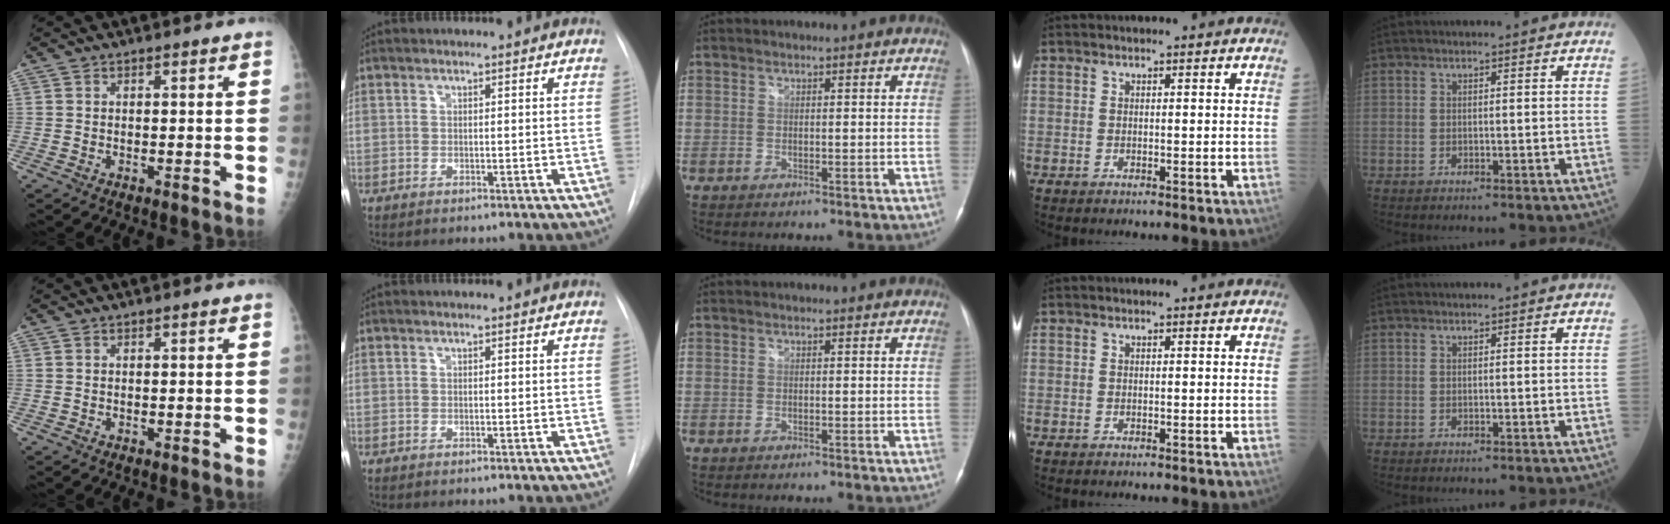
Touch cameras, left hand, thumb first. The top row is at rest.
{}